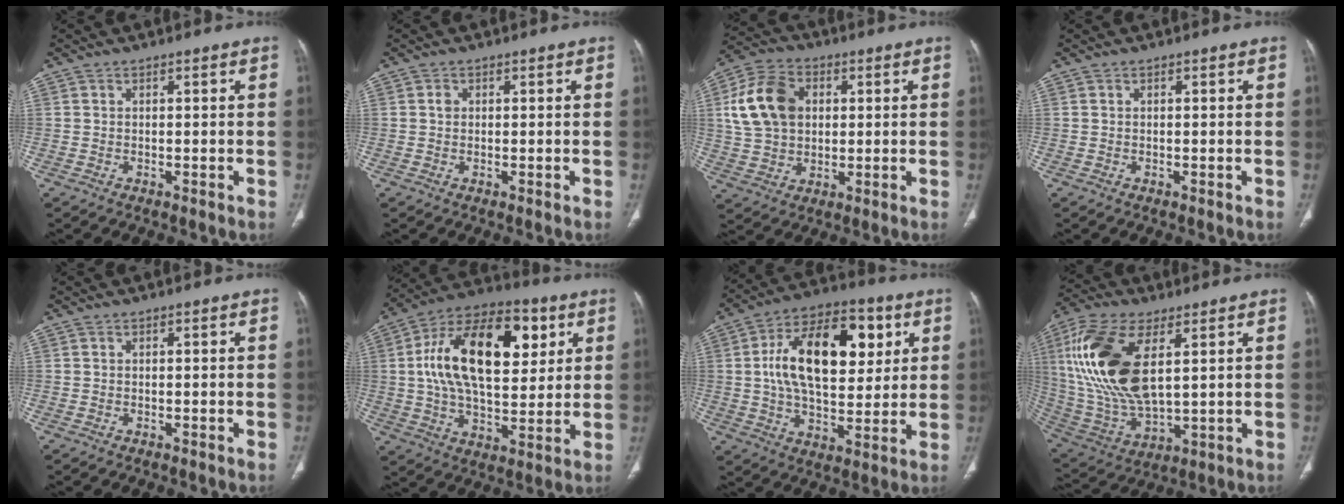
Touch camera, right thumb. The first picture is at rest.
{"total": 0.9, "force": [0.2, 0.8, 0.5], "torque": [-0.006, 0.002, 0.003]}
{"total": 13.8, "force": [2.8, 10.1, 9.1], "torque": [-0.156, 0.012, 0.049]}
{"total": 0.0}
{"total": 0.0}
{"total": 23.9, "force": [6.0, 12.8, 19.2], "torque": [-0.304, 0.001, 0.091]}
{"total": 21.1, "force": [5.0, 11.8, 16.9], "torque": [-0.247, 0.001, 0.076]}
{"total": 21.5, "force": [5.7, 10.2, 18.0], "torque": [-0.385, -0.021, 0.114]}